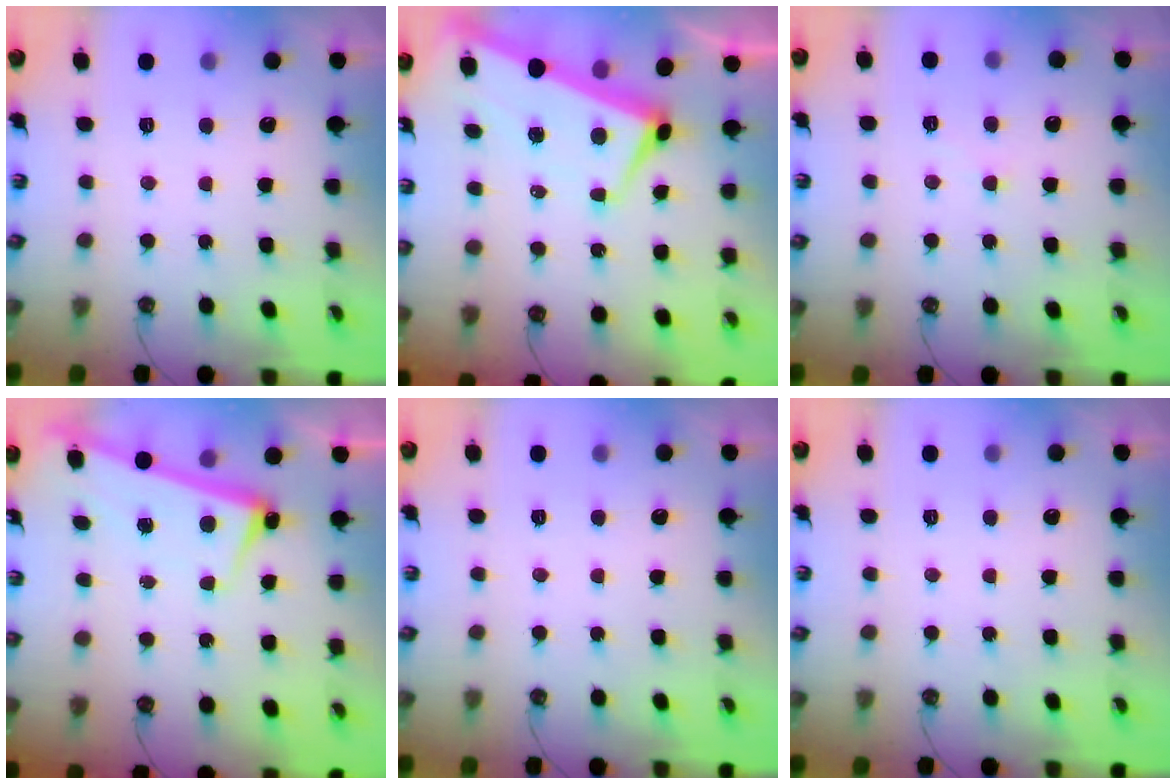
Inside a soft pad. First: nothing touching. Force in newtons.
{"total": 1.2, "press": 0.3, "slide": 1.1}
{"total": 1.7, "press": 1.6, "slide": 0.1}
{"total": 2.5, "press": 2.4, "slide": 0.9}
{"total": 0.0}
{"total": 0.0}